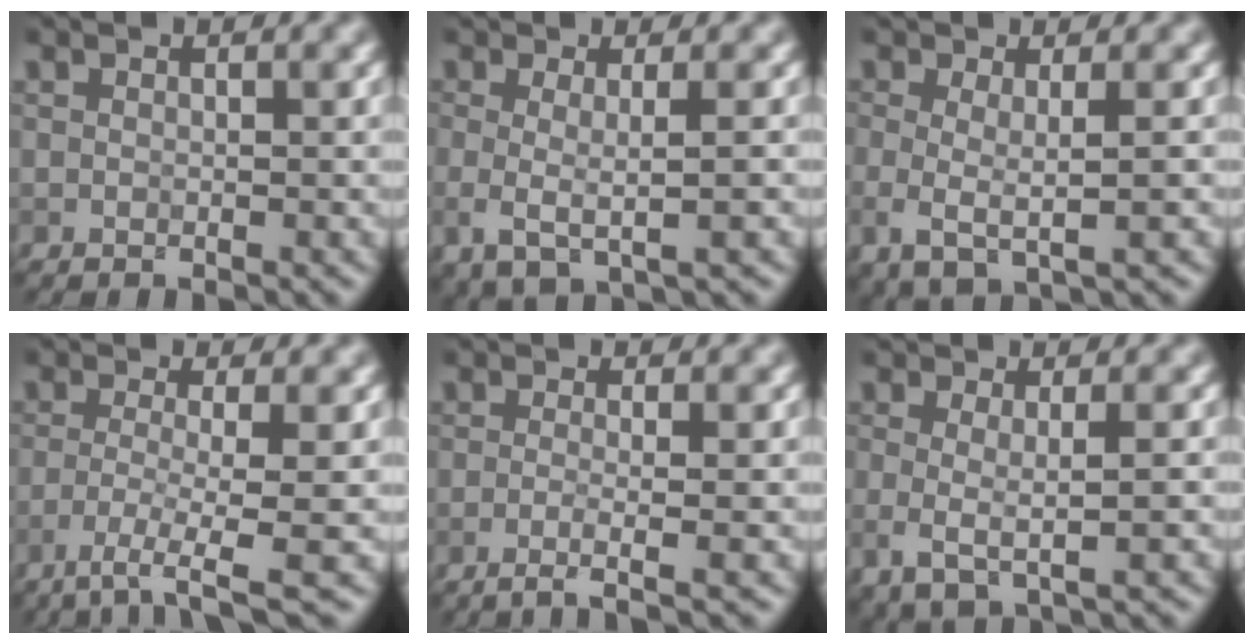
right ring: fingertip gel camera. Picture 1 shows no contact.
{"total": 2.8, "force": [-0.1, 0.9, 2.6], "torque": [-0.051, -0.008, -0.003]}
{"total": 2.9, "force": [-0.1, 1.0, 2.7], "torque": [-0.055, -0.010, -0.003]}
{"total": 4.4, "force": [-2.1, 0.6, 3.8], "torque": [-0.068, -0.005, -0.047]}
{"total": 2.9, "force": [-1.0, 0.9, 2.6], "torque": [-0.029, -0.001, -0.032]}
{"total": 2.5, "force": [0.1, 0.8, 2.3], "torque": [-0.044, -0.008, 0.002]}